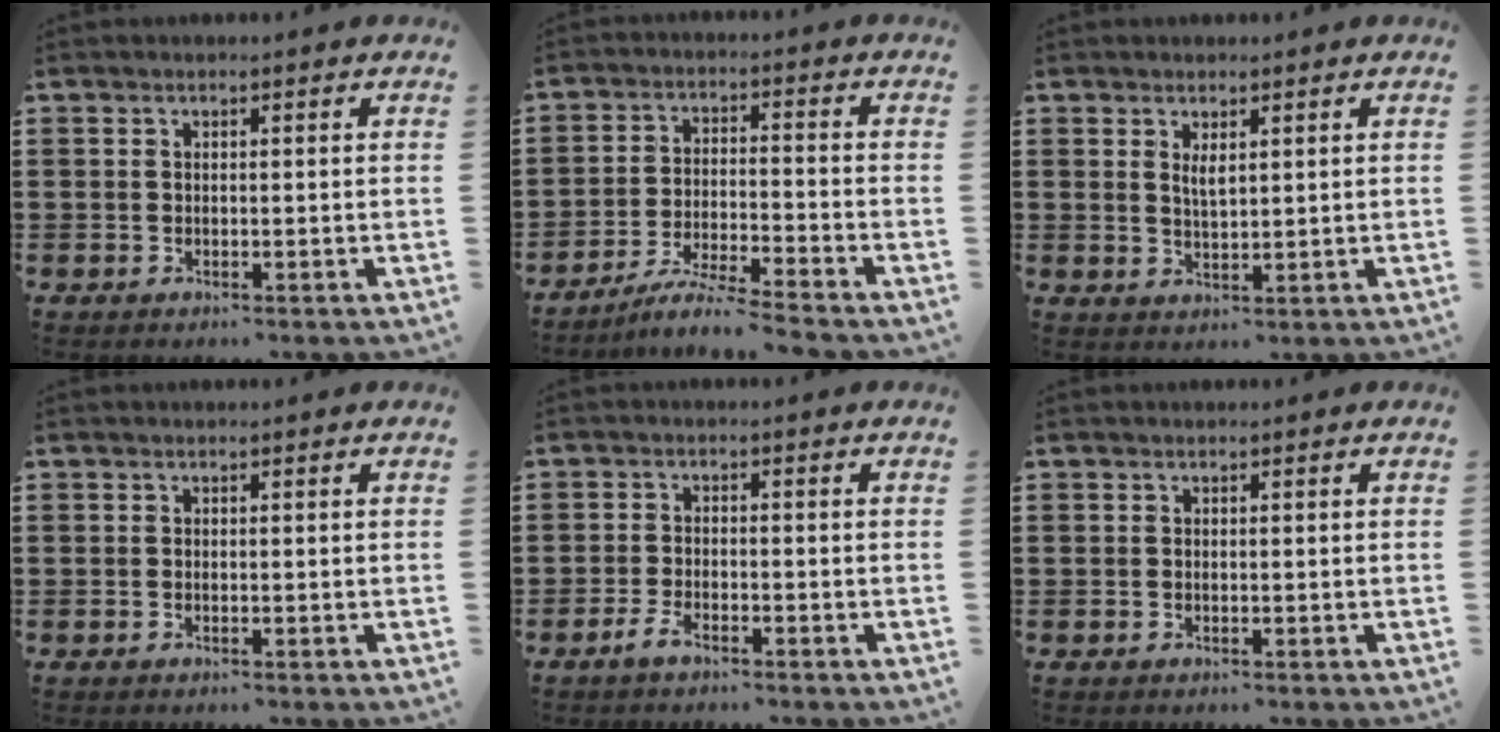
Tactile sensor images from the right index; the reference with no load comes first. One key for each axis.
{"total": 5.3, "fx": -5.0, "fy": -0.6, "fz": 1.7, "tx": -0.036, "ty": -0.014, "tz": -0.099}
{"total": 2.2, "fx": 1.2, "fy": 0.8, "fz": 1.8, "tx": -0.037, "ty": 0.002, "tz": 0.020}
{"total": 0.0}
{"total": 2.4, "fx": -1.8, "fy": 0.7, "fz": 1.4, "tx": -0.032, "ty": 0.001, "tz": -0.038}
{"total": 0.0}